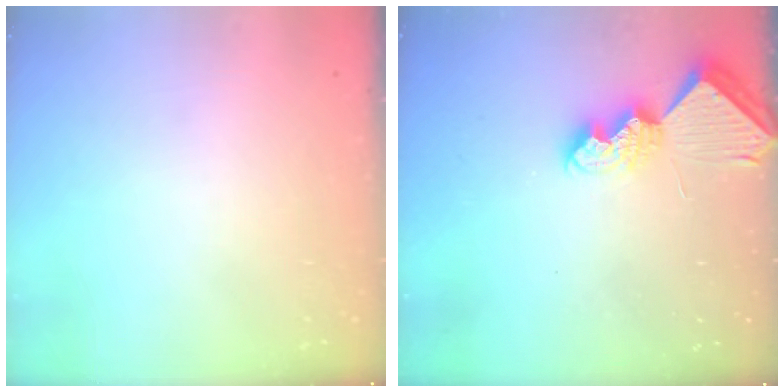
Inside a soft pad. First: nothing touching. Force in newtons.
{"total": 8.3, "press": 8.3, "slide": 0.7}